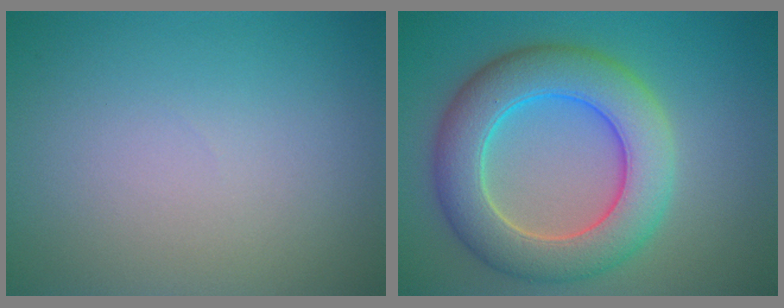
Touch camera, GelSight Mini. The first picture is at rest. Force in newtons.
{"total": 8.2, "press": 8.2, "slide": 0.4}